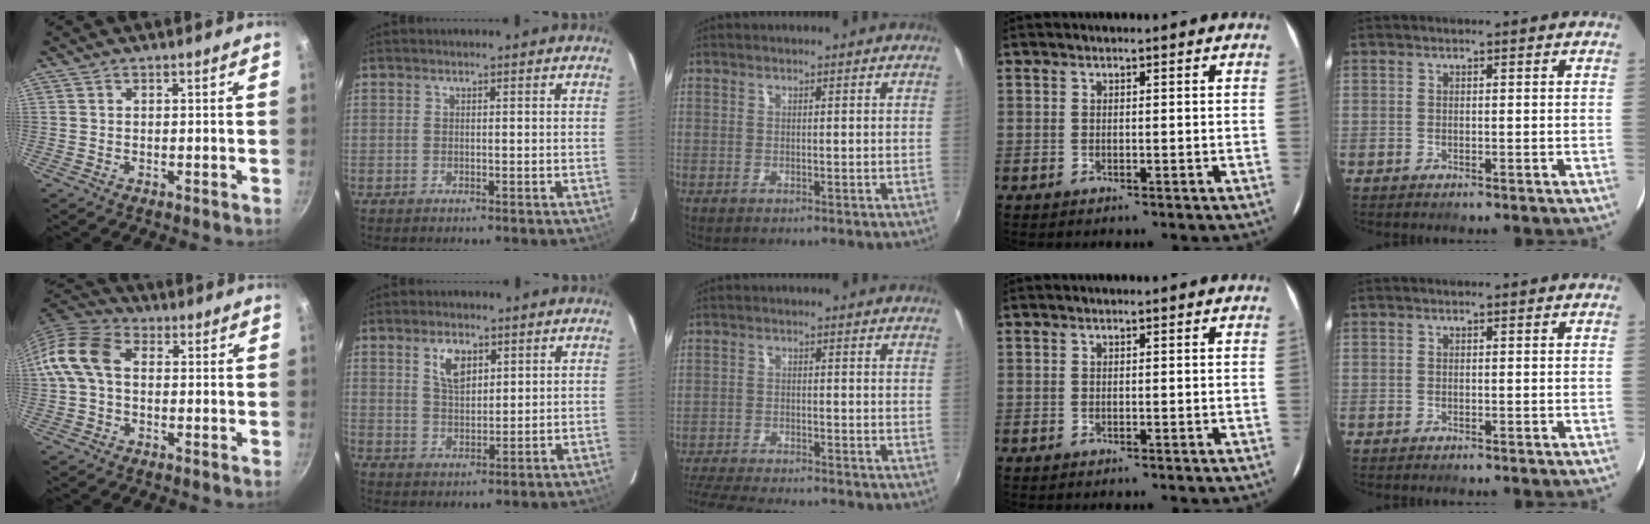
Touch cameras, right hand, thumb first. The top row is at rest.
{"thumb": {"total": 10.2, "force": [0.9, 7.1, 7.3], "torque": [-0.127, 0.025, -0.004]}, "index": {"total": 5.9, "force": [2.9, 3.0, 4.1], "torque": [-0.073, 0.006, 0.058]}, "middle": {"total": 12.5, "force": [-11.2, 1.9, 5.2], "torque": [-0.124, -0.023, -0.183]}}